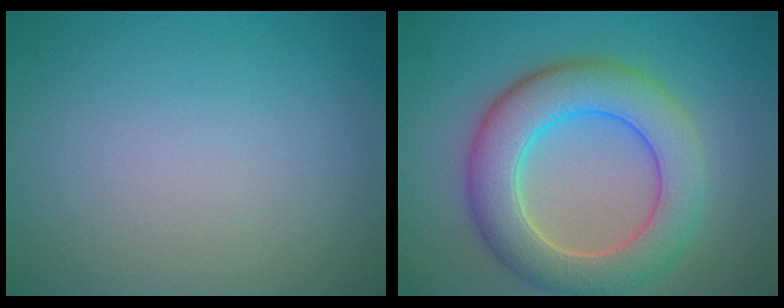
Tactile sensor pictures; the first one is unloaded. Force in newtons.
{"total": 7.8, "press": 7.8, "slide": 0.2}